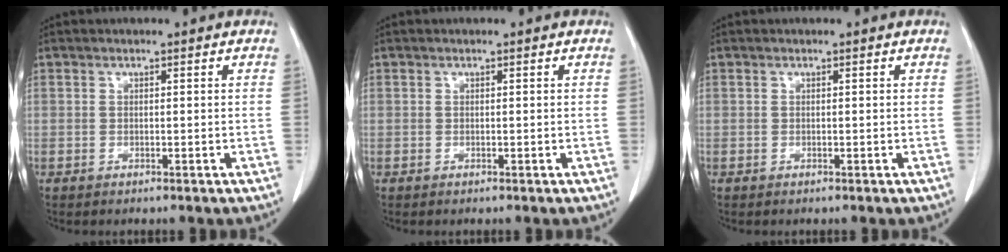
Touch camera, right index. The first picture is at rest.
{"total": 0.0}
{"total": 0.0}